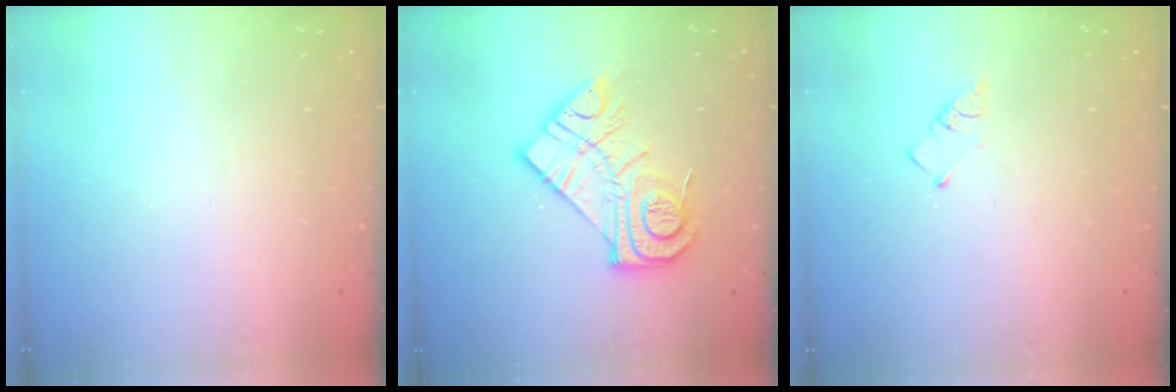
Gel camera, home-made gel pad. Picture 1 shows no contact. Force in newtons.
{"total": 16.3, "press": 16.2, "slide": 1.1}
{"total": 1.9, "press": 1.9, "slide": 0.3}